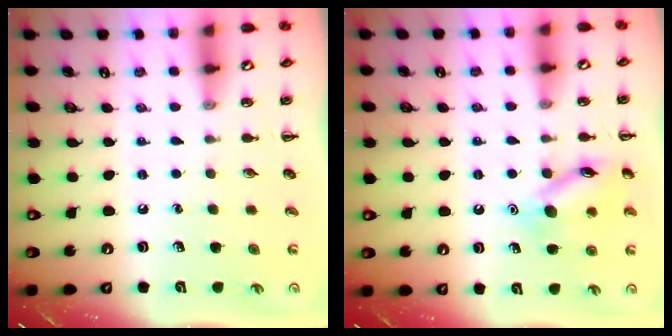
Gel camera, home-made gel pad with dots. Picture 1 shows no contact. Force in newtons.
{"total": 12.1, "press": 12.0, "slide": 0.6}